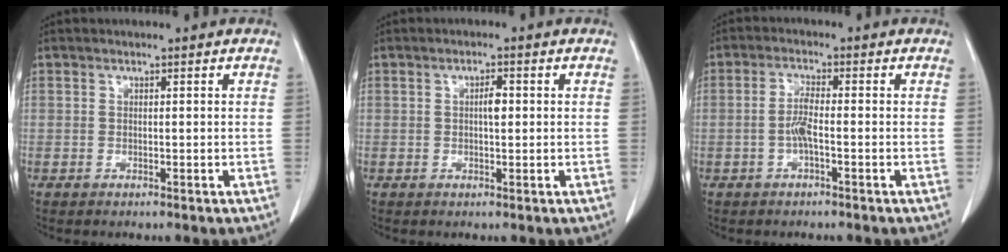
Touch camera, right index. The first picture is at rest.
{"total": 2.0, "force": [0.2, 0.6, 1.9], "torque": [-0.033, 0.003, 0.004]}
{"total": 3.2, "force": [-0.9, 0.5, 3.0], "torque": [-0.064, 0.002, -0.019]}